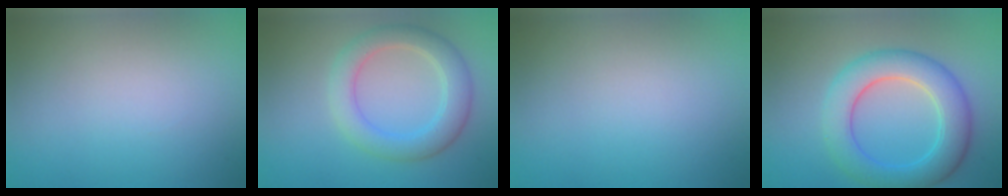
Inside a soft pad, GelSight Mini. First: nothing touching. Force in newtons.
{"total": 4.4, "press": 4.4, "slide": 0.1}
{"total": 0.0}
{"total": 6.4, "press": 6.4, "slide": 0.2}